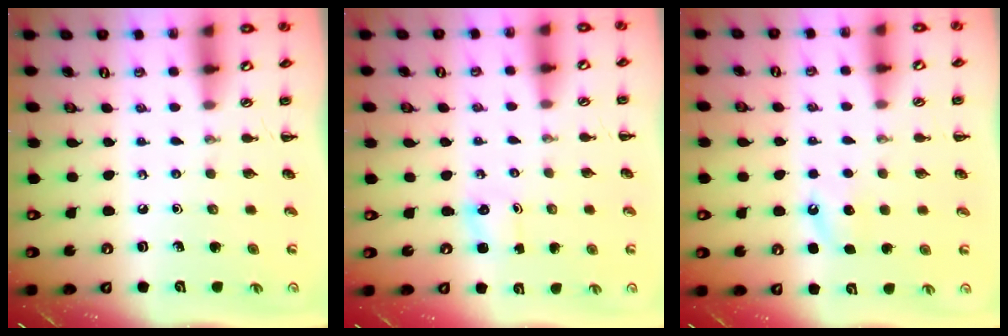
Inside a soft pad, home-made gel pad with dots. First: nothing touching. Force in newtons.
{"total": 0.9, "press": 0.8, "slide": 0.2}
{"total": 4.1, "press": 3.9, "slide": 1.1}